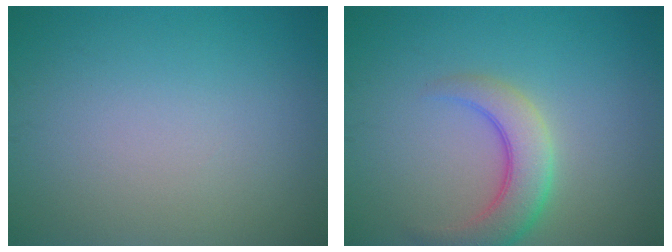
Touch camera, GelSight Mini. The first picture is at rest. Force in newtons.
{"total": 4.6, "press": 4.6, "slide": 0.2}